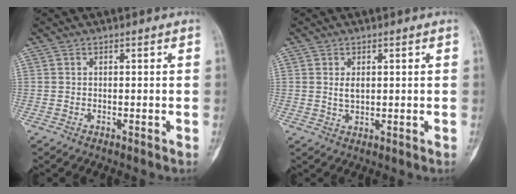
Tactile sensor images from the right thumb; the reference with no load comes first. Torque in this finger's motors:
{"motor_torque": [0.63, 0.56, 0.14, -0.01, 0.07]}